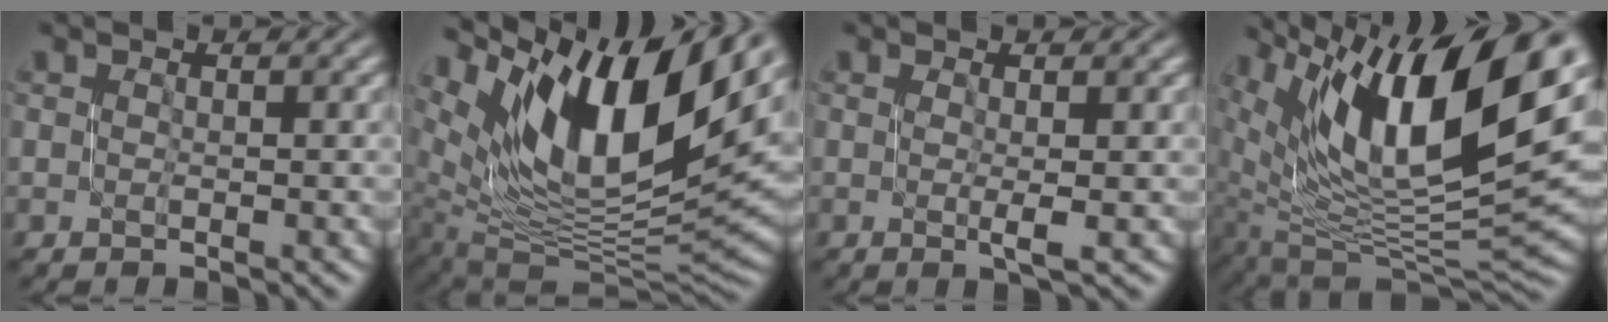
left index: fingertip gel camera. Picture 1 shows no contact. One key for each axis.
{"total": 15.2, "fx": 7.0, "fy": 6.6, "fz": 11.7, "tx": -0.207, "ty": 0.008, "tz": 0.123}
{"total": 1.6, "fx": 0.0, "fy": 0.3, "fz": 1.5, "tx": -0.025, "ty": -0.004, "tz": 0.001}
{"total": 16.0, "fx": 6.5, "fy": 6.2, "fz": 13.2, "tx": -0.234, "ty": 0.009, "tz": 0.117}